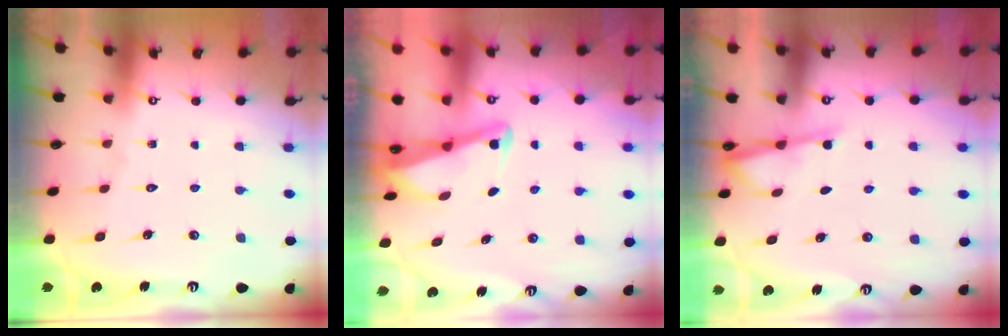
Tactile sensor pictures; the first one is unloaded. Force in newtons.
{"total": 2.9, "press": 2.9, "slide": 0.3}
{"total": 3.6, "press": 3.6, "slide": 0.4}